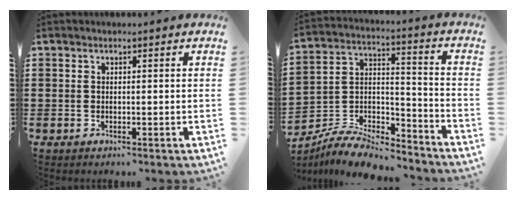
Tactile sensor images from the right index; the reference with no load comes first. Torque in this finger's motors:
{"motor_torque": [-1.81, 0.16, -0.19, -0.21]}